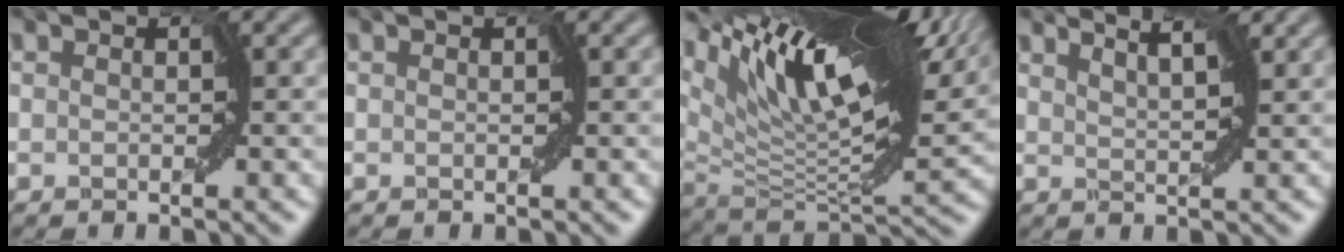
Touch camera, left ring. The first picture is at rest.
{"total": 0.0}
{"total": 15.0, "force": [9.2, 3.8, 11.3], "torque": [-0.205, 0.022, 0.167]}
{"total": 3.7, "force": [3.2, 0.8, 1.8], "torque": [-0.021, 0.015, 0.021]}